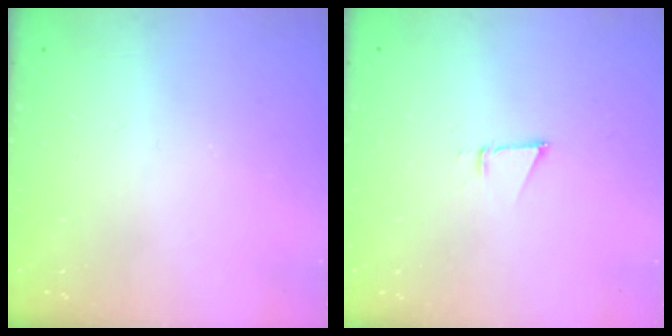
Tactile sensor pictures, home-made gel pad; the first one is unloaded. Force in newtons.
{"total": 2.6, "press": 2.5, "slide": 0.8}